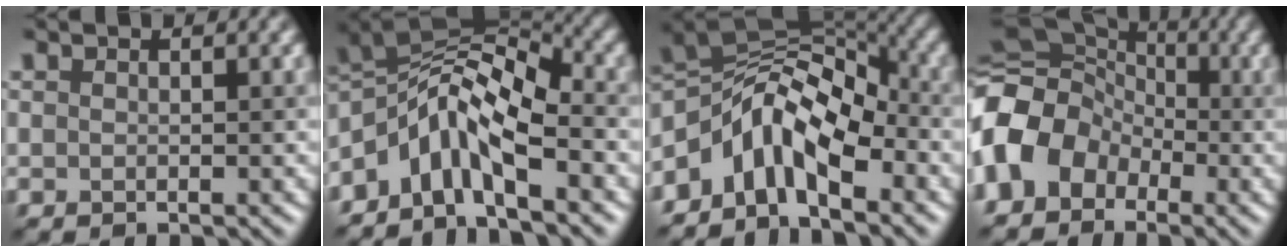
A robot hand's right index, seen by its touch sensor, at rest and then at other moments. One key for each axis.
{"total": 8.7, "fx": -3.1, "fy": 3.5, "fz": 7.3, "tx": -0.119, "ty": 0.023, "tz": -0.076}
{"total": 7.9, "fx": -3.3, "fy": 3.8, "fz": 6.1, "tx": -0.085, "ty": 0.022, "tz": -0.078}
{"total": 8.7, "fx": -2.1, "fy": 7.1, "fz": 4.5, "tx": -0.073, "ty": 0.006, "tz": -0.046}